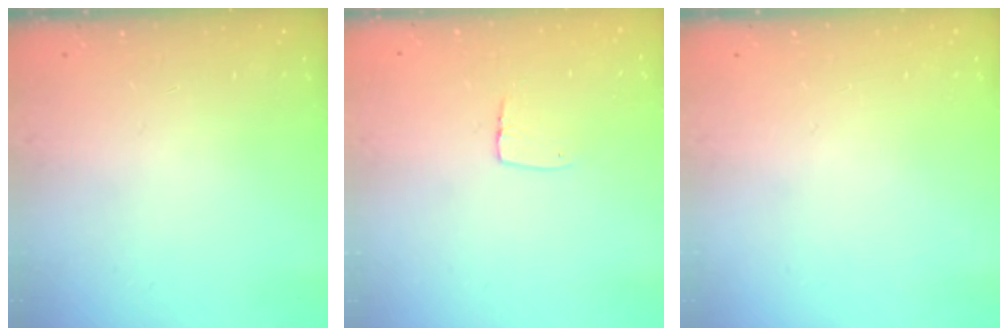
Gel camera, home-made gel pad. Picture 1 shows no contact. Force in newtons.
{"total": 5.3, "press": 5.3, "slide": 0.4}
{"total": 0.0}